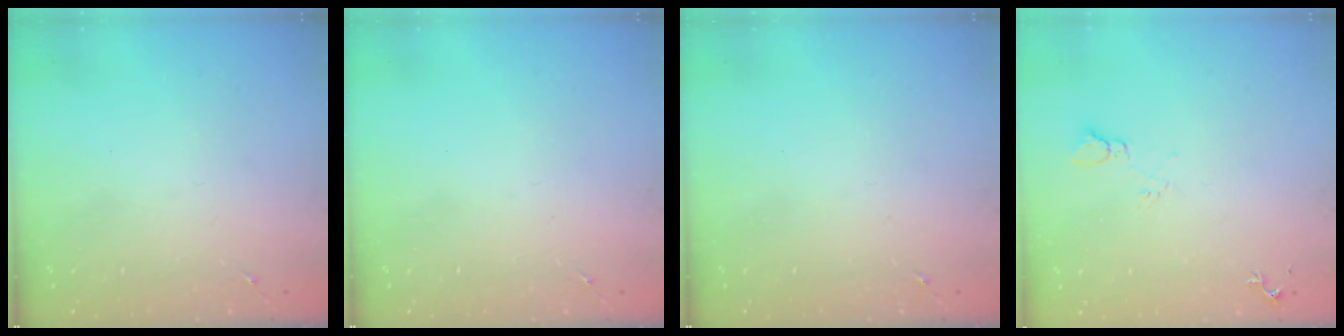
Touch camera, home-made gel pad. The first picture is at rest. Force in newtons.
{"total": 0.0}
{"total": 0.0}
{"total": 4.6, "press": 4.6, "slide": 0.6}